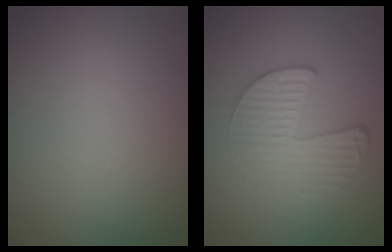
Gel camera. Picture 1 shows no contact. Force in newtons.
{"total": 3.3, "press": 3.0, "slide": 1.3}